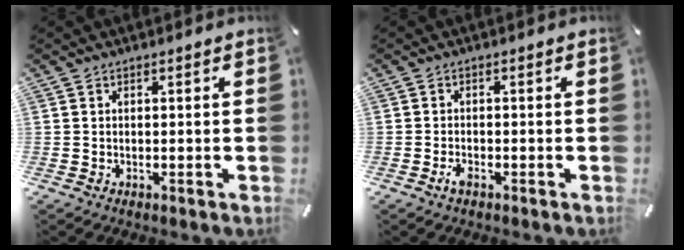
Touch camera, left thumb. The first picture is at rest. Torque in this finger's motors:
{"motor_torque": [0.01, 0.01, 0.07, -0.05, -0.04]}